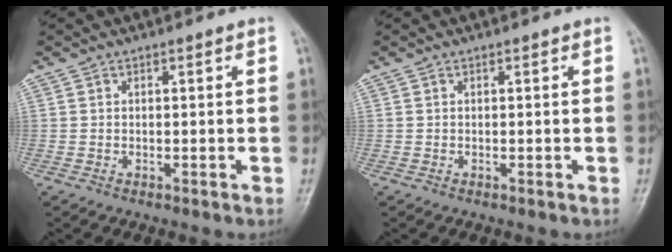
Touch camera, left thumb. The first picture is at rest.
{"total": 0.0}